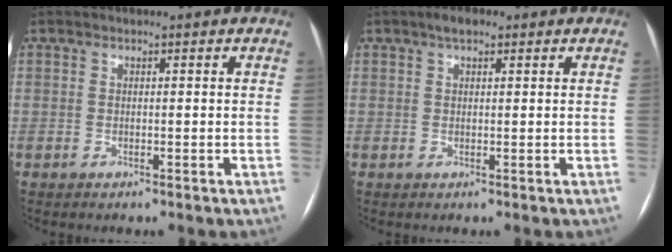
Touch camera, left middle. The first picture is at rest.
{"total": 2.2, "force": [1.4, 0.9, 1.5], "torque": [-0.028, 0.011, 0.023]}